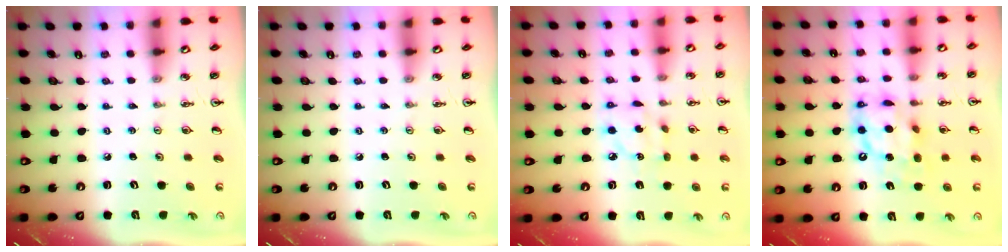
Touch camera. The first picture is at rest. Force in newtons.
{"total": 0.0}
{"total": 7.5, "press": 7.5, "slide": 0.2}
{"total": 12.2, "press": 12.1, "slide": 1.1}